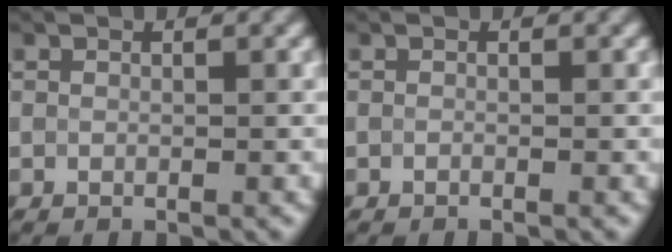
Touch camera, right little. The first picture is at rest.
{"total": 0.7, "force": [-0.7, 0.0, 0.0], "torque": [0.005, -0.006, -0.010]}